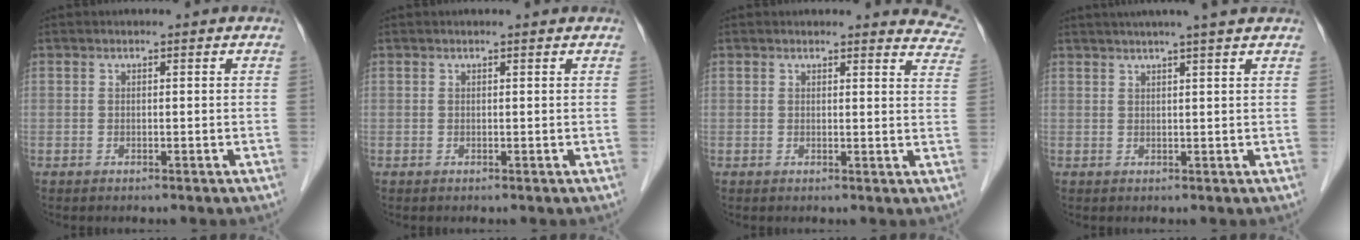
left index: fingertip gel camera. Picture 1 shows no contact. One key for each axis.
{"total": 0.8, "fx": 0.8, "fy": 0.0, "fz": 0.3, "tx": -0.010, "ty": 0.004, "tz": 0.011}
{"total": 7.4, "fx": 7.2, "fy": 1.7, "fz": 0.6, "tx": 0.032, "ty": -0.033, "tz": 0.037}
{"total": 7.5, "fx": 6.3, "fy": -0.7, "fz": 4.1, "tx": -0.059, "ty": 0.027, "tz": 0.076}